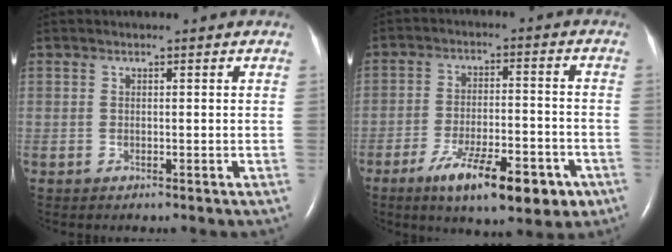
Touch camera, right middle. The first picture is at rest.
{"total": 13.3, "force": [-7.6, 3.8, 10.3], "torque": [-0.152, -0.006, -0.112]}